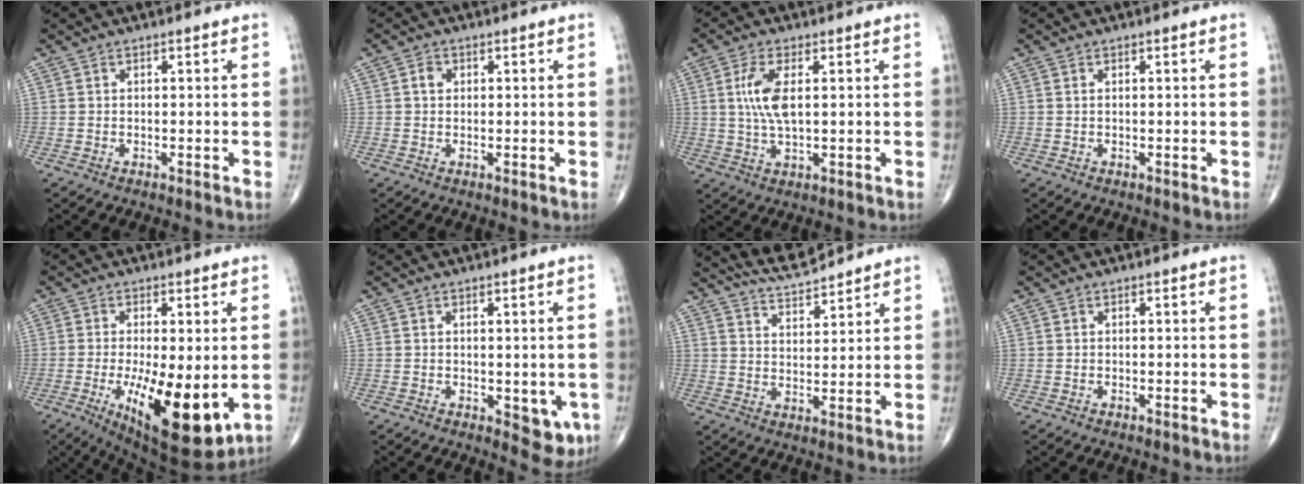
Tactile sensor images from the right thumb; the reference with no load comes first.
{"total": 1.8, "force": [0.4, 1.4, 1.0], "torque": [-0.013, 0.003, 0.004]}
{"total": 7.0, "force": [1.3, 2.7, 6.3], "torque": [-0.143, -0.004, 0.027]}
{"total": 0.0}
{"total": 16.1, "force": [-3.3, 5.6, 14.7], "torque": [-0.234, -0.030, -0.034]}
{"total": 5.3, "force": [-0.9, 2.7, 4.5], "torque": [-0.031, -0.010, -0.003]}
{"total": 6.8, "force": [6.7, 0.4, 1.3], "torque": [-0.022, -0.035, 0.125]}
{"total": 0.0}